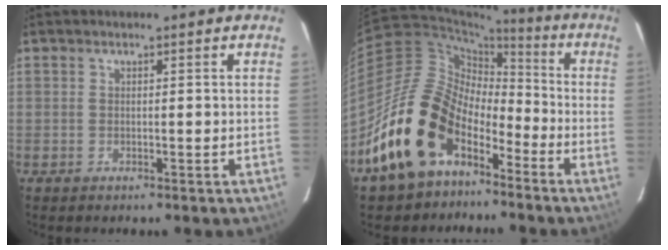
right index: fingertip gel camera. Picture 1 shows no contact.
{"total": 17.1, "force": [-10.0, 10.6, 8.9], "torque": [-0.171, 0.013, -0.173]}